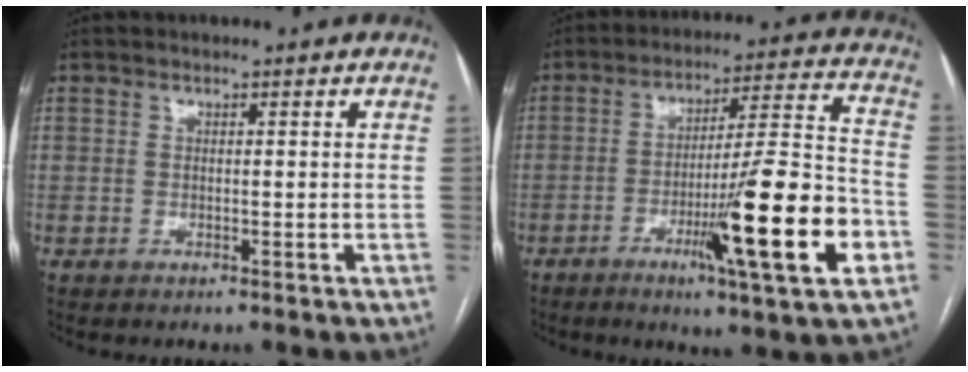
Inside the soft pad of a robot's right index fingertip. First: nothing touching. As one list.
[{"total": 18.1, "force": [-6.4, 0.0, 16.9], "torque": [-0.260, -0.012, -0.098]}]